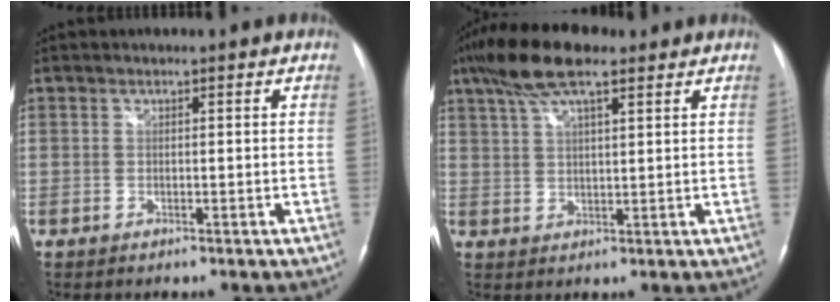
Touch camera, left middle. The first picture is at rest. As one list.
[{"total": 10.3, "force": [7.0, 2.6, 7.0], "torque": [-0.140, 0.027, 0.126]}]